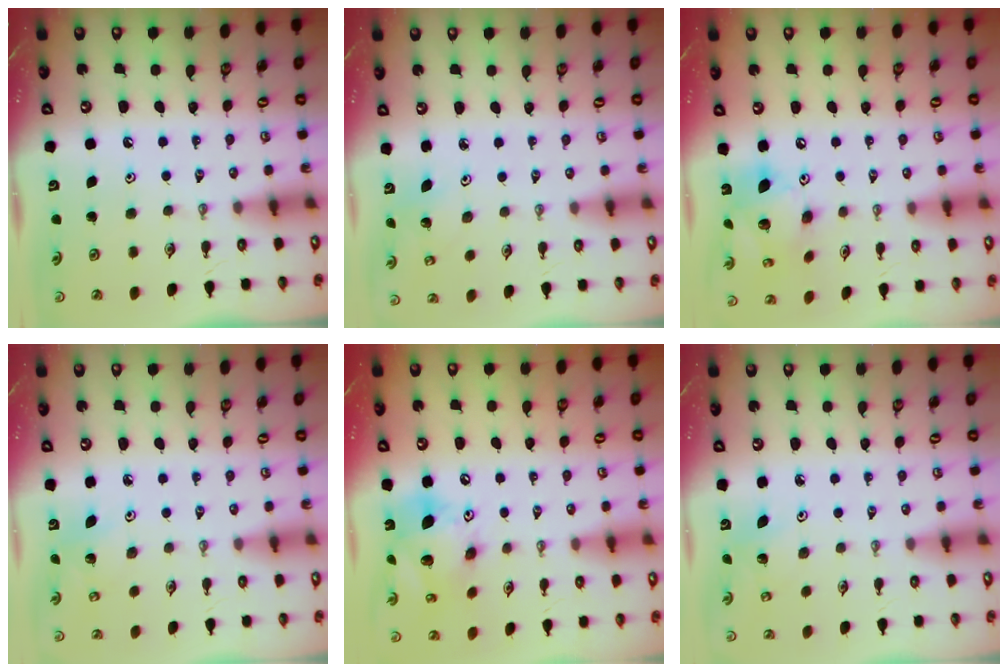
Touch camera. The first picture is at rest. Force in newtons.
{"total": 2.2, "press": 2.2, "slide": 0.2}
{"total": 14.5, "press": 14.4, "slide": 1.0}
{"total": 2.4, "press": 2.4, "slide": 0.1}
{"total": 16.5, "press": 16.3, "slide": 3.1}
{"total": 2.7, "press": 2.7, "slide": 0.2}